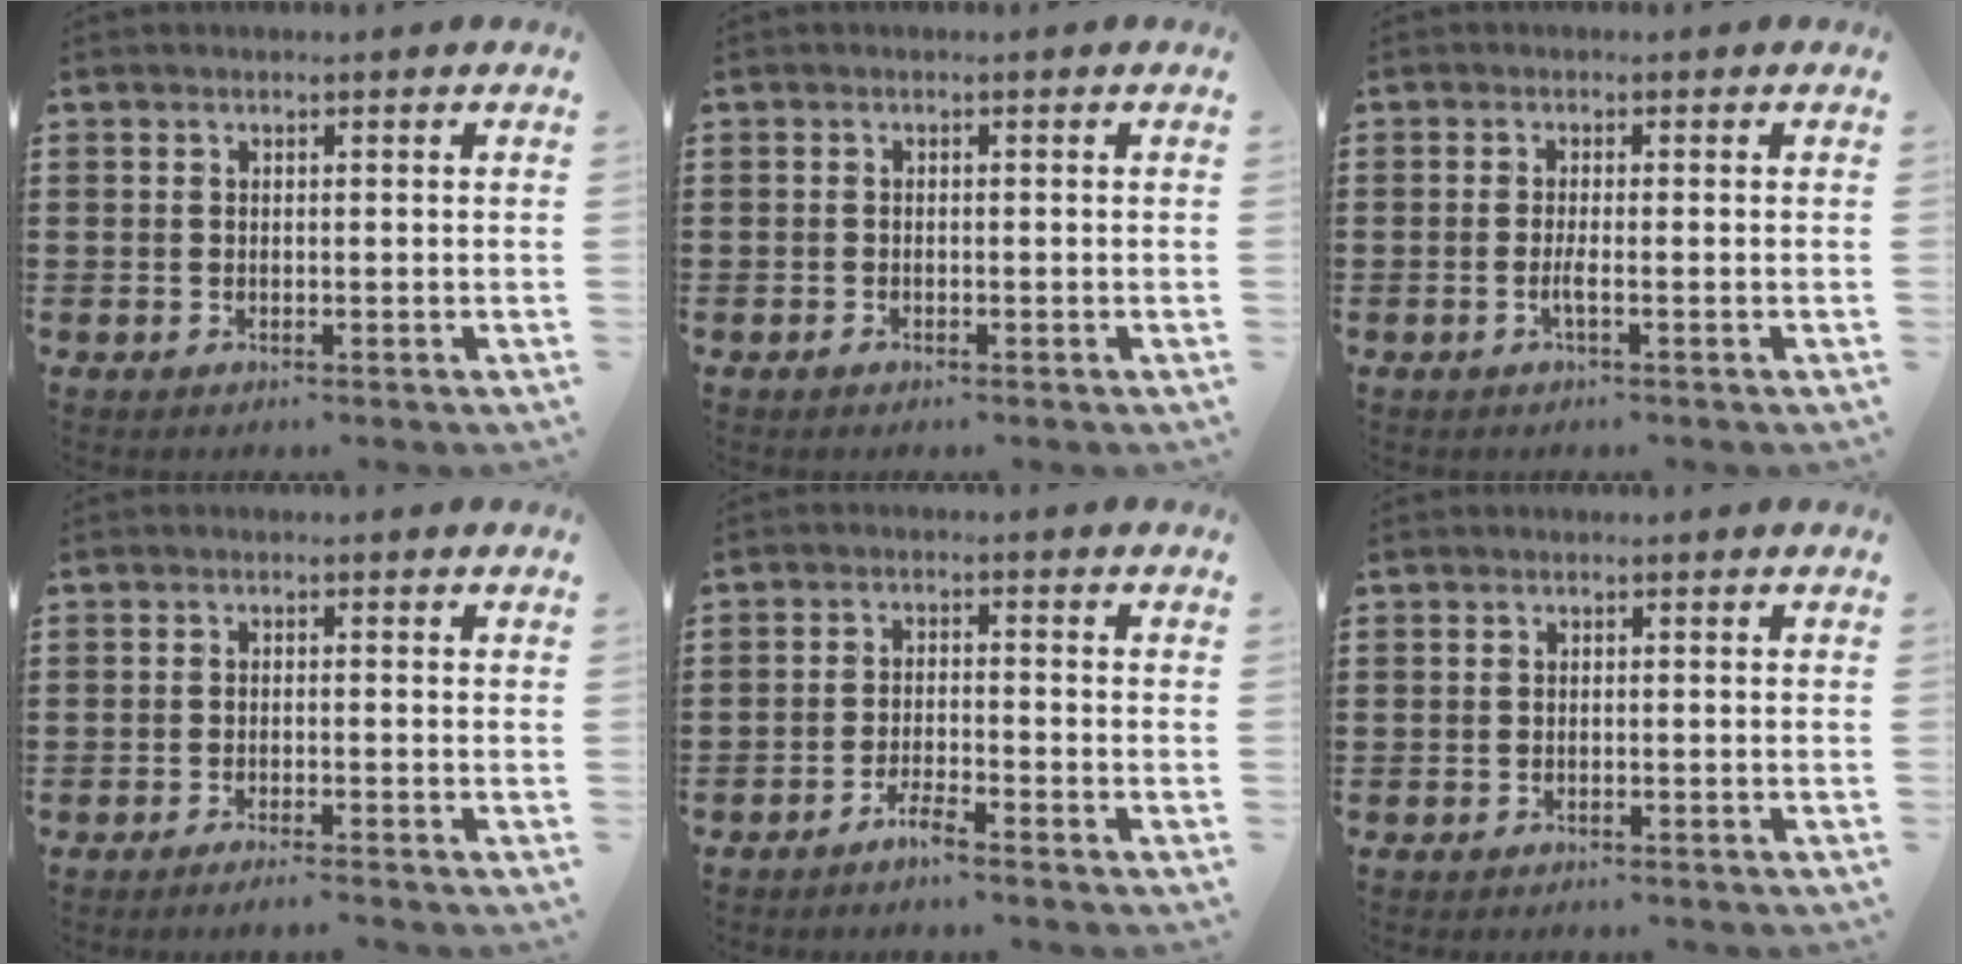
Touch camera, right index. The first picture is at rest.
{"total": 0.6, "force": [-0.5, 0.3, 0.2], "torque": [-0.005, 0.000, -0.009]}
{"total": 1.5, "force": [-0.6, 0.0, 1.3], "torque": [-0.032, -0.004, -0.014]}
{"total": 1.4, "force": [-1.3, -0.3, 0.6], "torque": [-0.011, -0.002, -0.024]}
{"total": 2.7, "force": [-2.5, 0.0, 1.2], "torque": [-0.030, 0.002, -0.049]}
{"total": 0.8, "force": [-0.7, 0.4, -0.2], "torque": [0.003, 0.005, -0.017]}